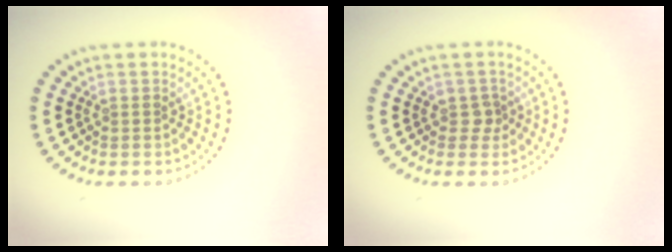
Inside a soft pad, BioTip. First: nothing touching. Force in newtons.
{"total": 1.2, "press": 1.0, "slide": 0.8}